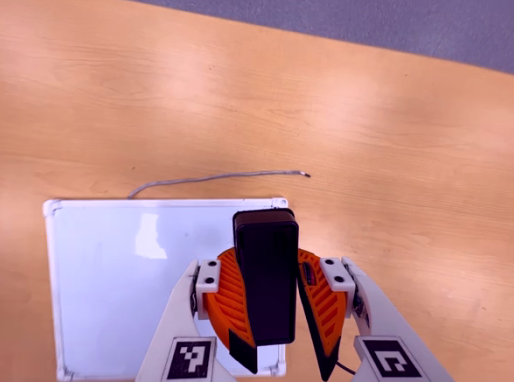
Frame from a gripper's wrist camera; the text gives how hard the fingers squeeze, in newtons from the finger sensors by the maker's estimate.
{"total": 13.3, "left": 12.7, "right": 14.0}